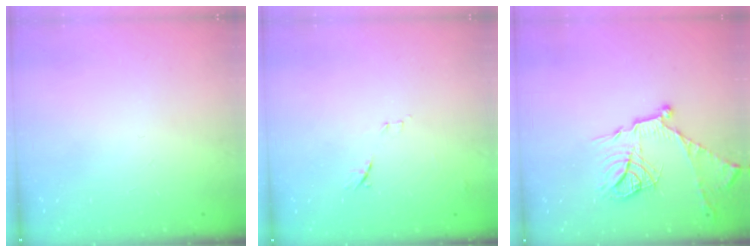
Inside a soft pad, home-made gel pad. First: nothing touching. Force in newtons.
{"total": 7.5, "press": 7.5, "slide": 0.8}
{"total": 16.0, "press": 16.0, "slide": 1.4}